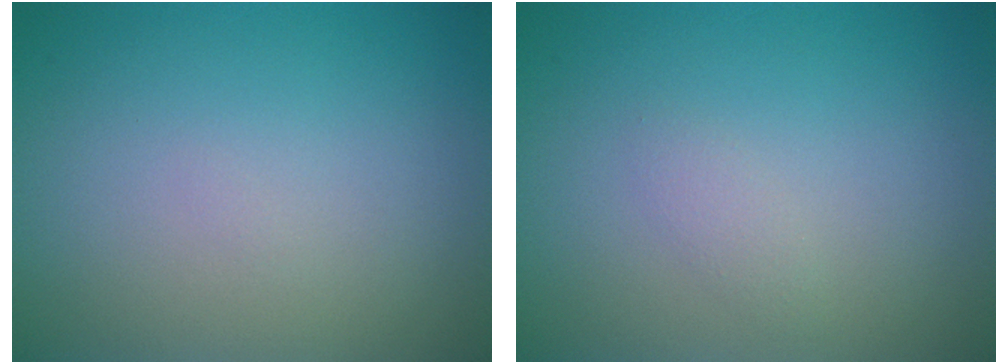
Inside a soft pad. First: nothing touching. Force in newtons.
{"total": 0.8, "press": 0.8, "slide": 0.1}